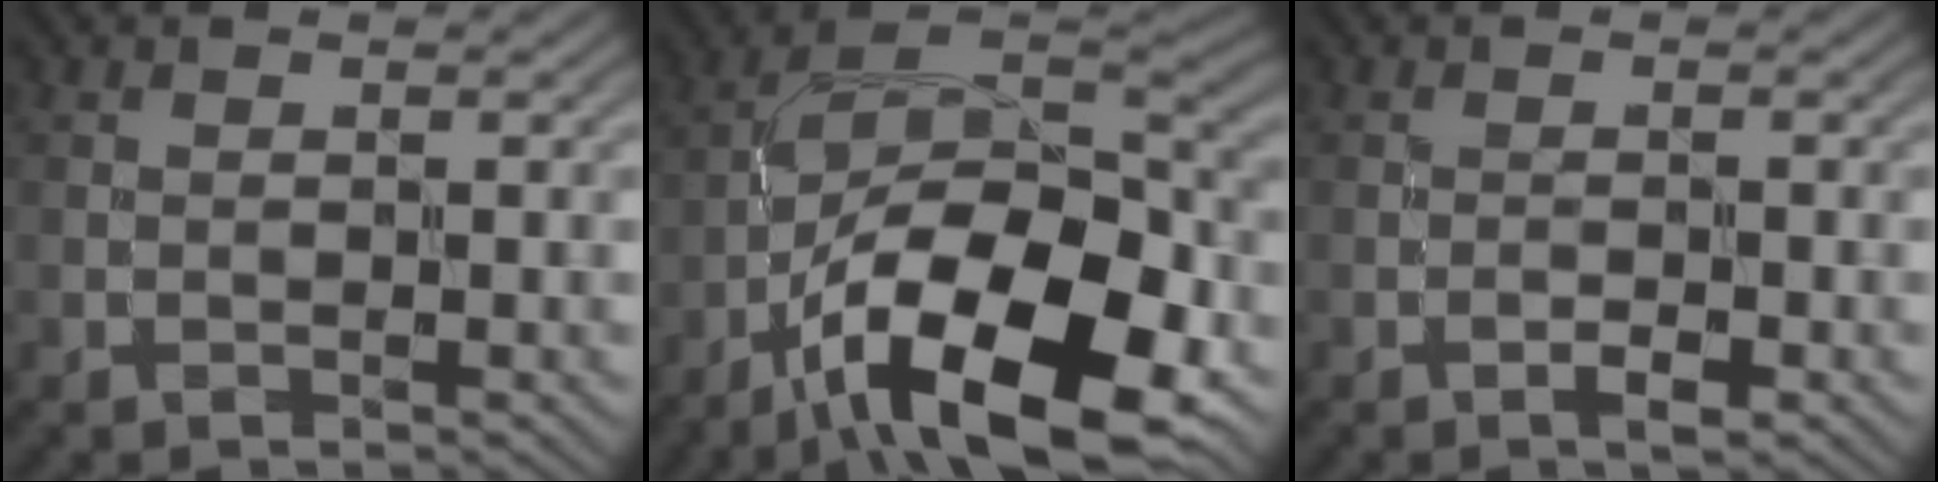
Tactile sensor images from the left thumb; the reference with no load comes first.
{"total": 17.2, "force": [-8.8, 7.0, 13.0], "torque": [-0.199, 0.001, -0.170]}
{"total": 1.4, "force": [-0.9, 0.4, 1.0], "torque": [-0.017, 0.004, -0.016]}